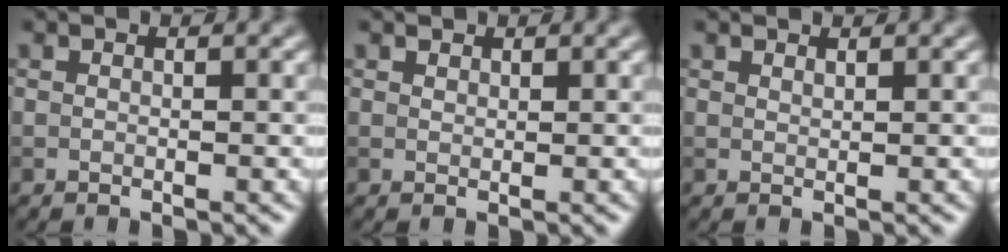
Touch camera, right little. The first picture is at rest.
{"total": 0.8, "force": [0.7, 0.4, 0.1], "torque": [0.000, -0.001, 0.011]}
{"total": 0.5, "force": [0.5, 0.0, 0.1], "torque": [0.001, -0.001, 0.012]}